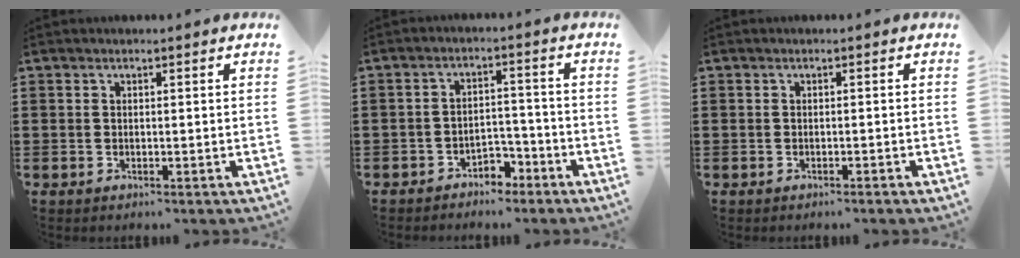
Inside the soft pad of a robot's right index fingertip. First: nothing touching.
{"total": 3.5, "force": [-3.1, 1.5, 0.9], "torque": [-0.019, 0.010, -0.062]}
{"total": 0.5, "force": [-0.4, -0.1, 0.3], "torque": [-0.005, 0.000, -0.009]}